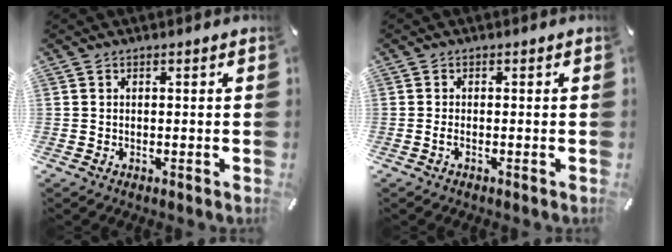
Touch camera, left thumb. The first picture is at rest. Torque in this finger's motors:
{"motor_torque": [-0.20, -0.22, 0.03, 0.03, 0.08]}